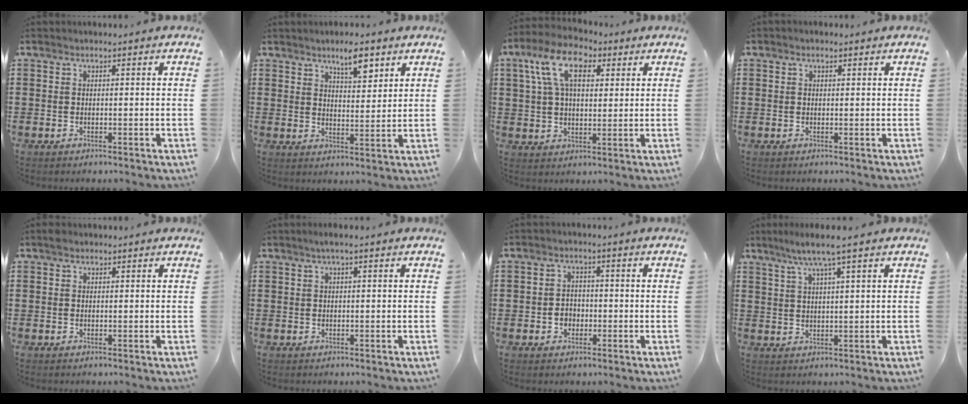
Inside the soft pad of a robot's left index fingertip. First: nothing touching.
{"total": 5.5, "force": [4.1, 1.8, 3.2], "torque": [-0.039, -0.013, 0.066]}
{"total": 10.1, "force": [4.6, 5.4, 7.2], "torque": [-0.149, 0.015, 0.080]}
{"total": 0.8, "force": [0.4, 0.4, 0.5], "torque": [-0.011, 0.005, 0.006]}
{"total": 0.7, "force": [0.5, 0.5, 0.3], "torque": [-0.008, 0.004, 0.009]}
{"total": 1.3, "force": [0.2, 0.1, 1.3], "torque": [-0.021, -0.001, 0.004]}
{"total": 2.5, "force": [-0.9, 2.1, 0.9], "torque": [-0.024, 0.004, -0.022]}
{"total": 5.0, "force": [3.2, -0.2, 3.9], "torque": [-0.083, -0.001, 0.052]}